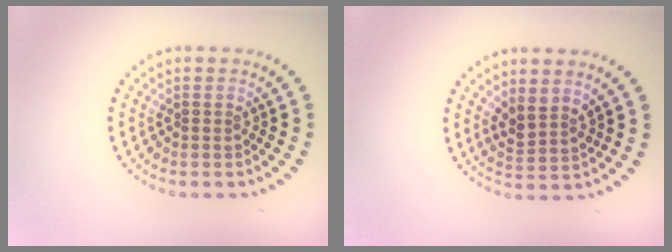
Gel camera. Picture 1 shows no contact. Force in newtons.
{"total": 2.1, "press": 1.6, "slide": 1.4}